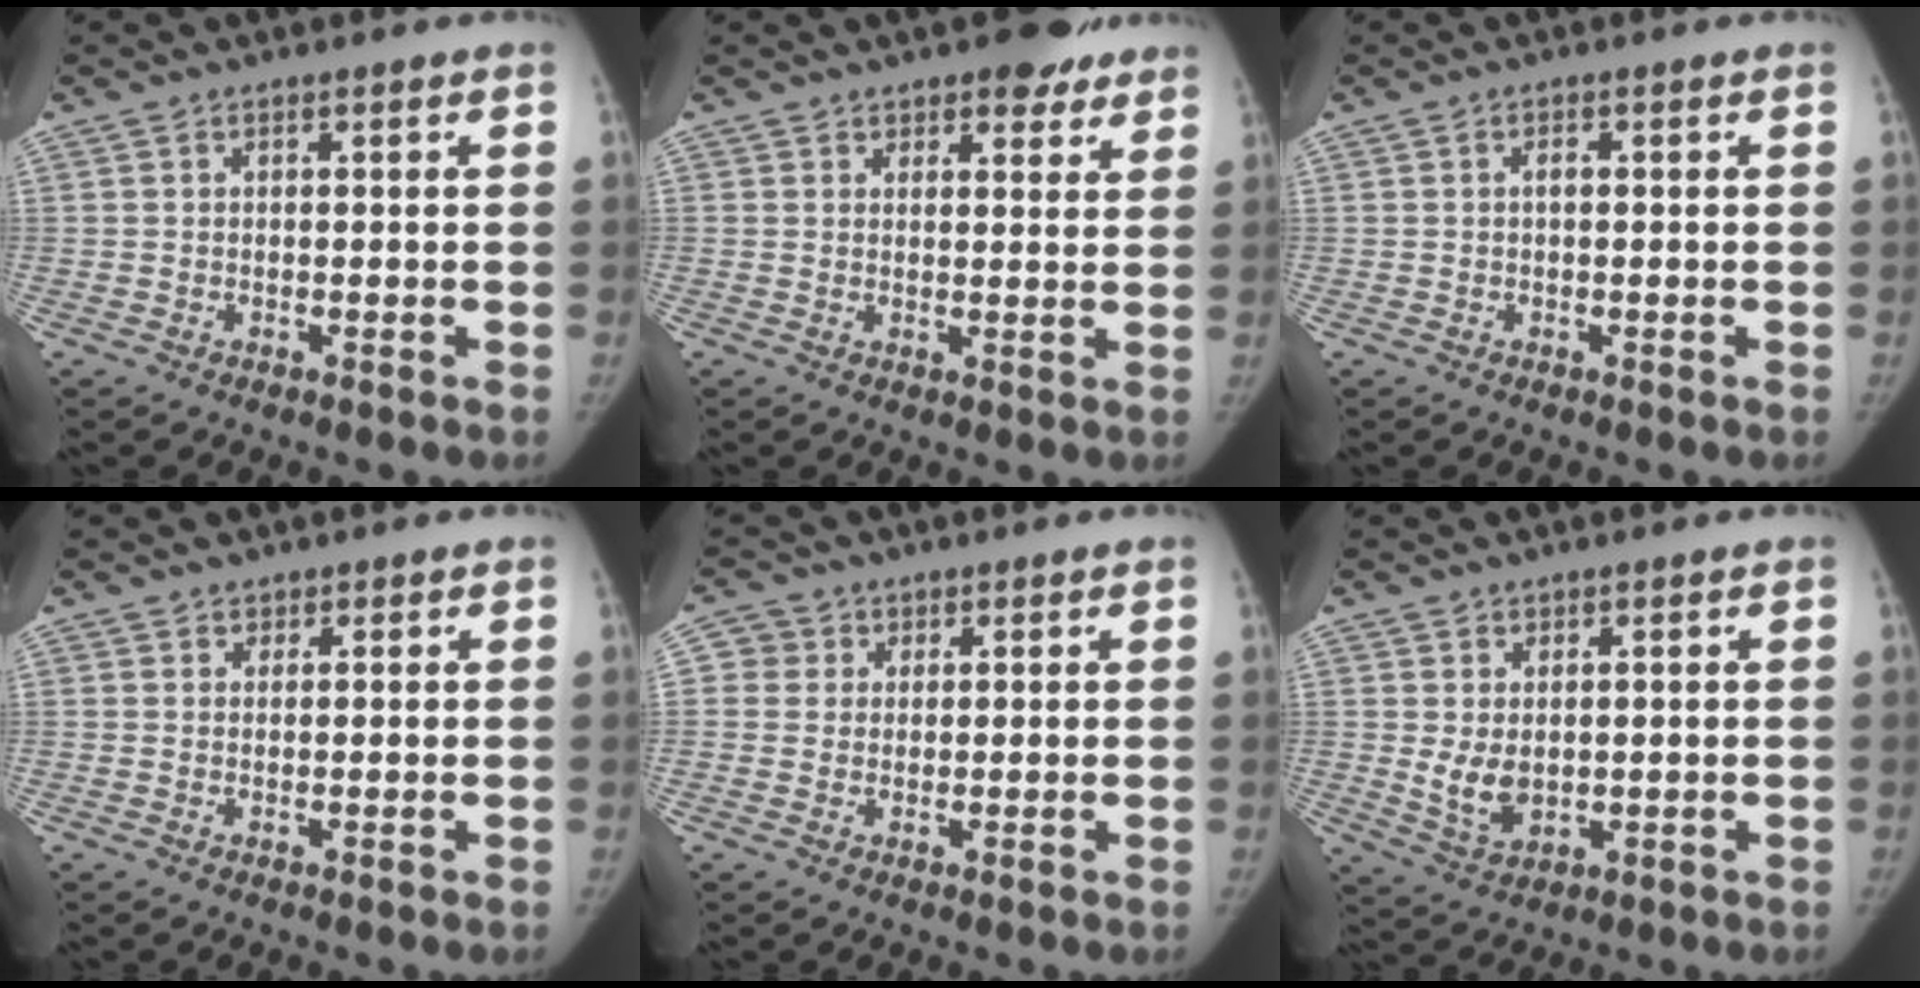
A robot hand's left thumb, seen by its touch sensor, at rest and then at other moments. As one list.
[{"total": 5.5, "force": [4.0, 2.6, 2.7], "torque": [-0.005, -0.018, 0.055]}, {"total": 0.8, "force": [0.0, 0.4, 0.7], "torque": [-0.007, -0.004, -0.005]}, {"total": 0.8, "force": [0.7, 0.5, -0.1], "torque": [0.006, -0.004, 0.011]}, {"total": 3.1, "force": [1.0, 2.9, 0.1], "torque": [0.018, 0.000, 0.013]}, {"total": 5.0, "force": [0.6, 3.6, 3.5], "torque": [-0.056, -0.017, 0.028]}]